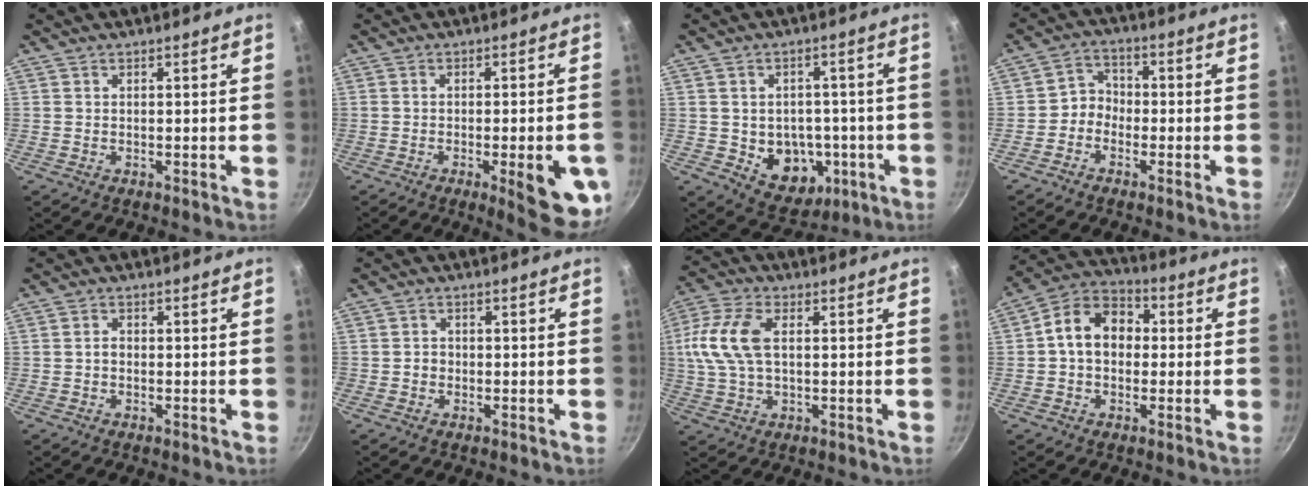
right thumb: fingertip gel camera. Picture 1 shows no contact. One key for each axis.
{"total": 12.5, "fx": -4.0, "fy": 3.2, "fz": 11.4, "tx": -0.119, "ty": 0.009, "tz": -0.046}
{"total": 11.0, "fx": -2.2, "fy": 8.9, "fz": 6.2, "tx": -0.047, "ty": 0.008, "tz": -0.011}
{"total": 4.0, "fx": -1.7, "fy": 3.3, "fz": 1.4, "tx": -0.002, "ty": 0.027, "tz": -0.043}
{"total": 1.3, "fx": -0.3, "fy": 1.0, "fz": 0.9, "tx": -0.013, "ty": 0.009, "tz": -0.007}
{"total": 1.7, "fx": -0.6, "fy": 1.5, "fz": 0.5, "tx": 0.000, "ty": 0.006, "tz": -0.011}
{"total": 11.7, "fx": 1.6, "fy": 6.5, "fz": 9.6, "tx": -0.200, "ty": 0.019, "tz": 0.020}
{"total": 11.0, "fx": 0.5, "fy": 8.4, "fz": 7.1, "tx": -0.081, "ty": 0.032, "tz": -0.013}